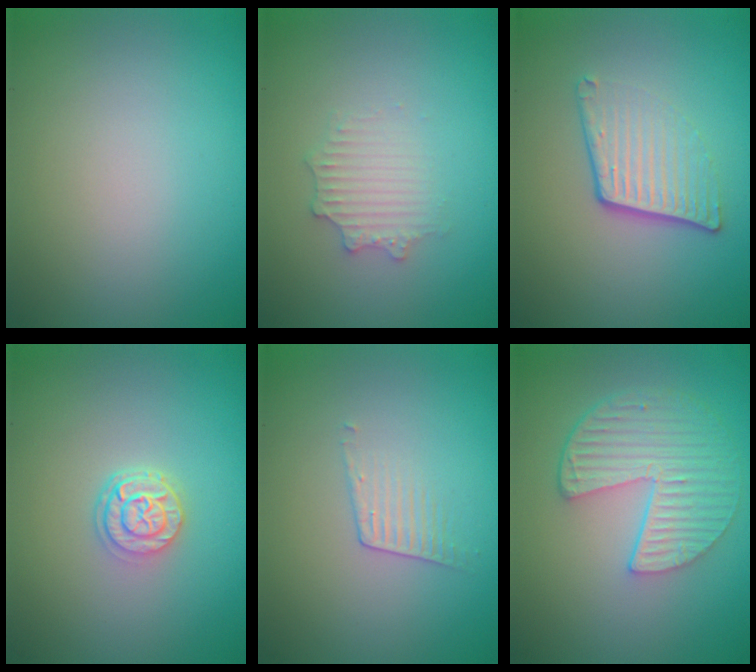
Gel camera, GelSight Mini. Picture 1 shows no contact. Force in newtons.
{"total": 2.2, "press": 2.2, "slide": 0.4}
{"total": 3.9, "press": 2.6, "slide": 2.9}
{"total": 2.7, "press": 2.1, "slide": 1.7}
{"total": 1.1, "press": 0.4, "slide": 1.1}
{"total": 5.4, "press": 4.0, "slide": 3.6}